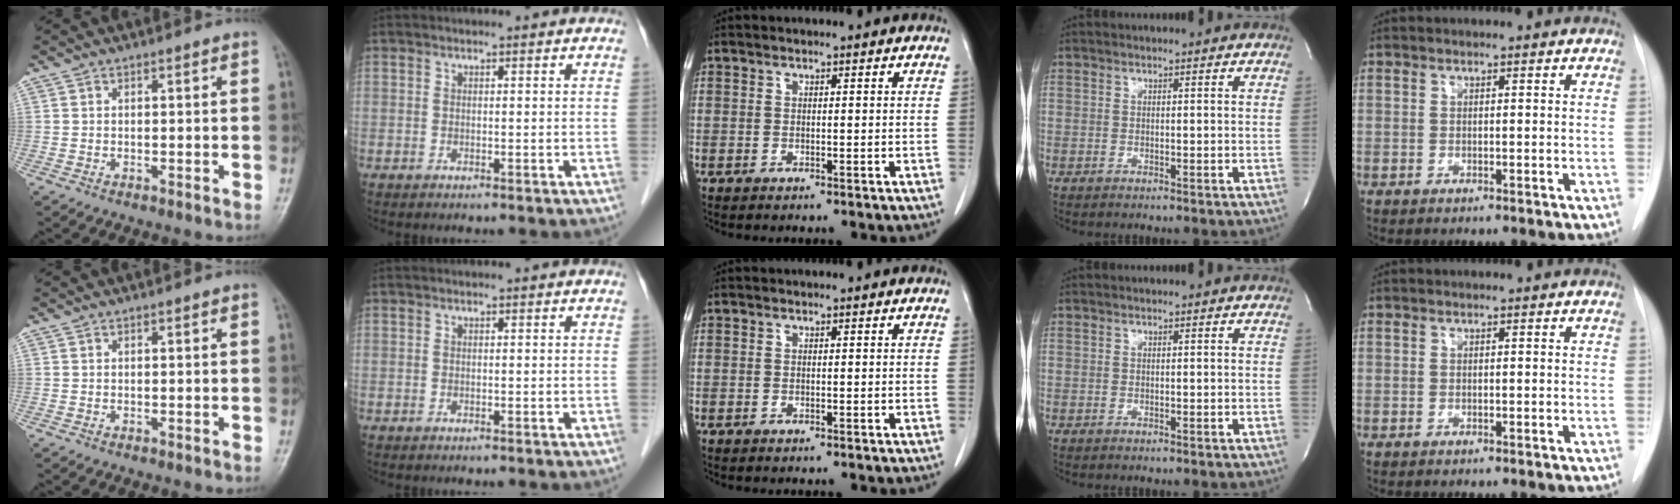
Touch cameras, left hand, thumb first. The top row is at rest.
{}